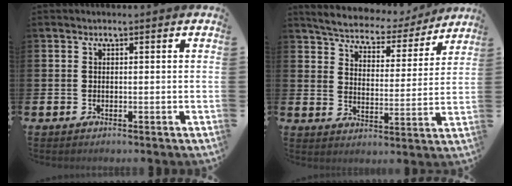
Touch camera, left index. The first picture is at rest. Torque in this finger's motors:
{"motor_torque": [1.10, -1.04, 0.19, 0.07]}